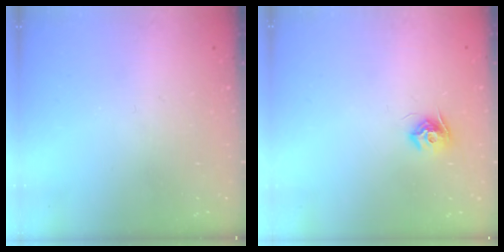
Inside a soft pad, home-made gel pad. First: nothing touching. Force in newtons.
{"total": 8.2, "press": 8.2, "slide": 0.1}